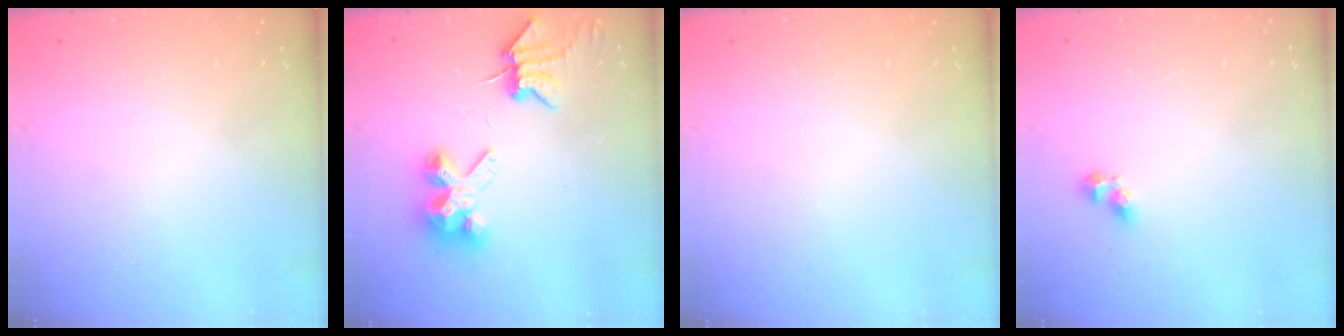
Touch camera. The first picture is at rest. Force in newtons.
{"total": 6.7, "press": 6.7, "slide": 0.9}
{"total": 0.0}
{"total": 5.2, "press": 5.2, "slide": 0.4}